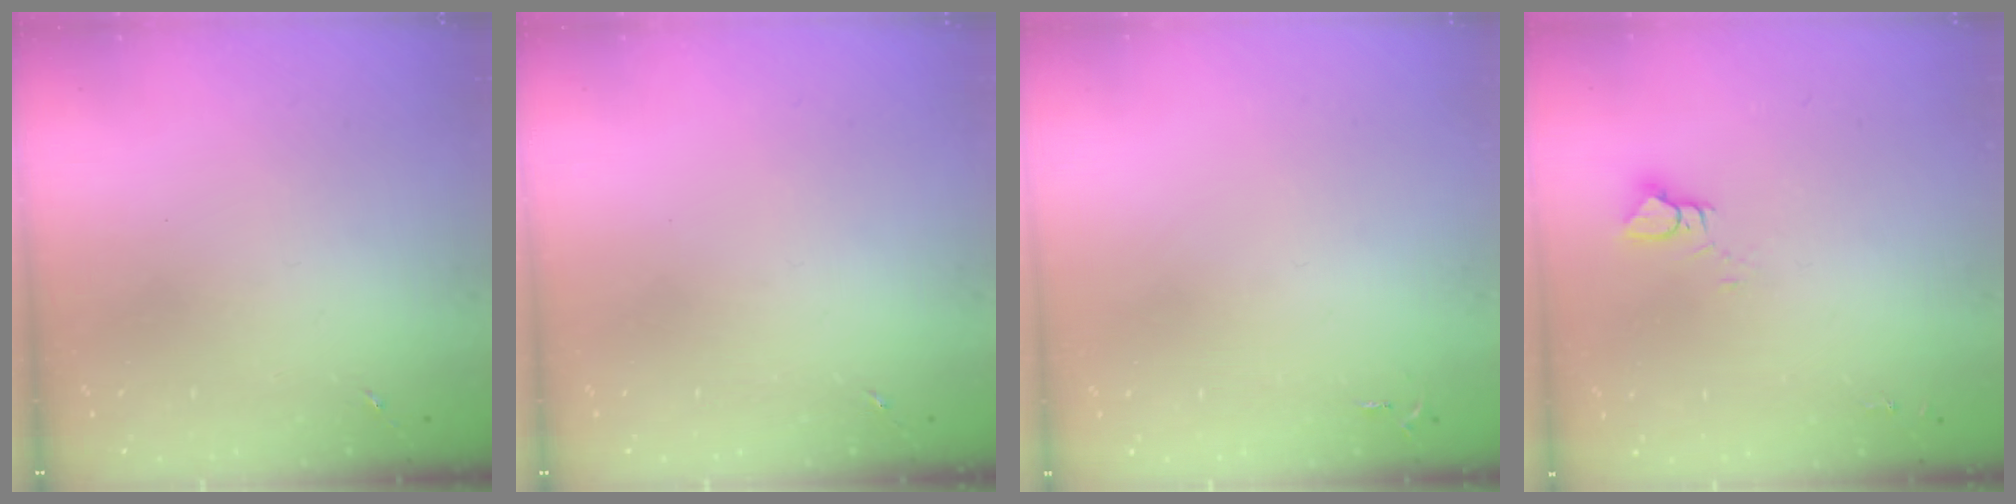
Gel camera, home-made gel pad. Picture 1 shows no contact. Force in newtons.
{"total": 0.0}
{"total": 2.6, "press": 2.6, "slide": 0.4}
{"total": 4.3, "press": 4.3, "slide": 0.4}